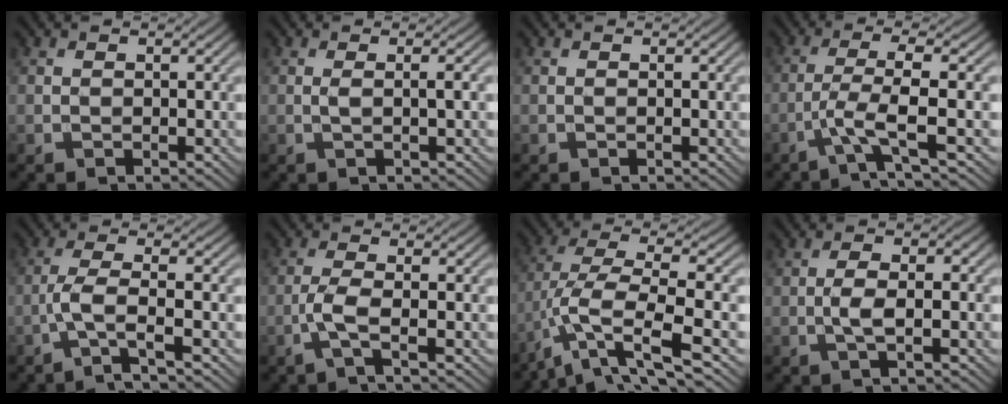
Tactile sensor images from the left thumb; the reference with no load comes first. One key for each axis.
{"total": 2.3, "fx": 0.2, "fy": 0.4, "fz": 2.3, "tx": -0.038, "ty": 0.007, "tz": -0.004}
{"total": 0.0}
{"total": 4.9, "fx": -1.8, "fy": 0.4, "fz": 4.5, "tx": -0.081, "ty": 0.010, "tz": -0.056}
{"total": 4.0, "fx": -1.8, "fy": 0.4, "fz": 3.5, "tx": -0.065, "ty": 0.011, "tz": -0.059}
{"total": 3.3, "fx": -1.4, "fy": 0.4, "fz": 2.9, "tx": -0.064, "ty": 0.009, "tz": -0.043}
{"total": 11.2, "fx": -5.9, "fy": 3.2, "fz": 9.0, "tx": -0.190, "ty": -0.002, "tz": -0.106}
{"total": 3.4, "fx": -0.8, "fy": 1.0, "fz": 3.2, "tx": -0.063, "ty": 0.004, "tz": -0.019}